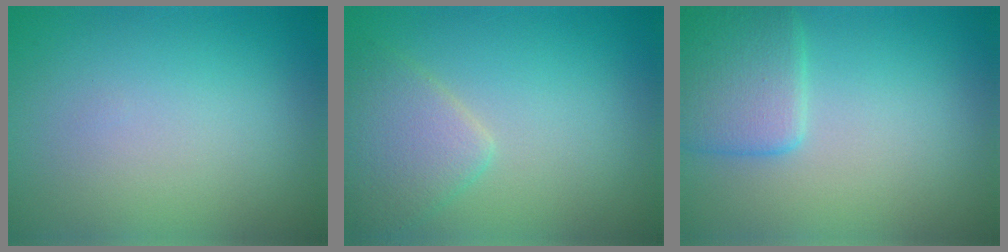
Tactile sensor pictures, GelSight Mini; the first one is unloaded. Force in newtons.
{"total": 3.4, "press": 3.4, "slide": 0.1}
{"total": 3.9, "press": 3.9, "slide": 0.2}